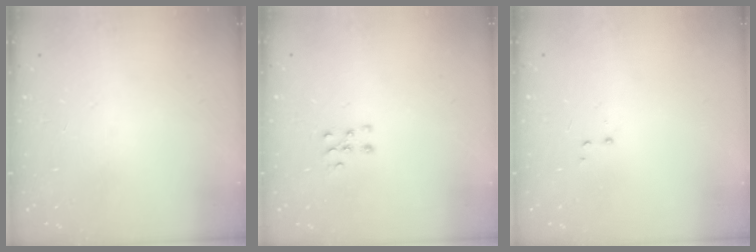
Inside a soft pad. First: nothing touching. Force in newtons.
{"total": 6.1, "press": 6.0, "slide": 0.5}
{"total": 2.9, "press": 2.8, "slide": 0.7}